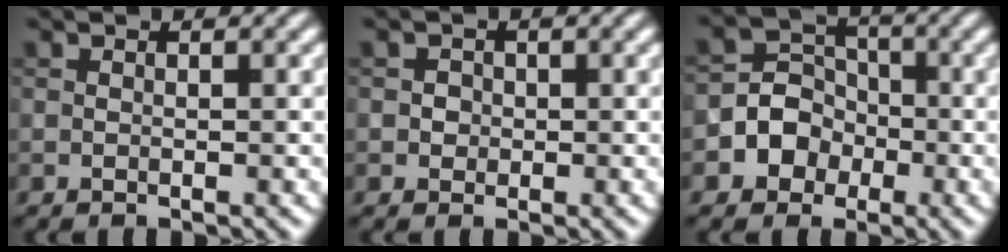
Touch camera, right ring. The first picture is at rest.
{"total": 1.1, "force": [0.1, 1.1, 0.3], "torque": [0.008, 0.002, -0.003]}
{"total": 5.2, "force": [-1.9, 4.7, 1.2], "torque": [0.005, 0.012, -0.059]}